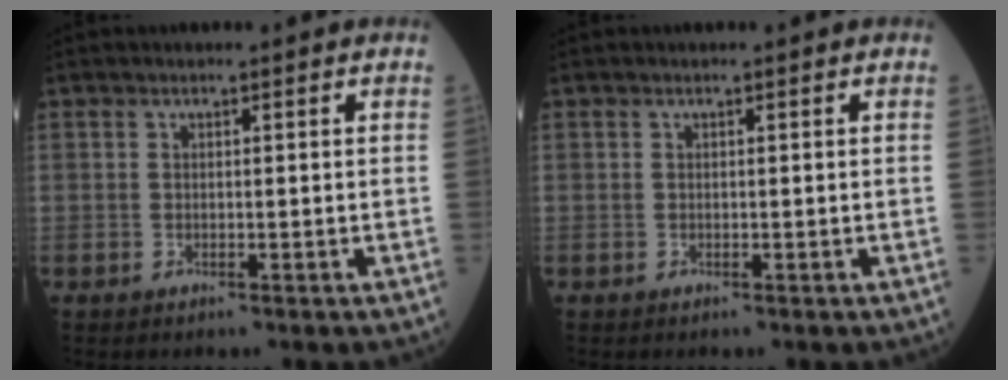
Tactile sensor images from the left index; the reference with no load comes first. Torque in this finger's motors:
{"motor_torque": [0.00, -0.01, 0.01, 0.00]}